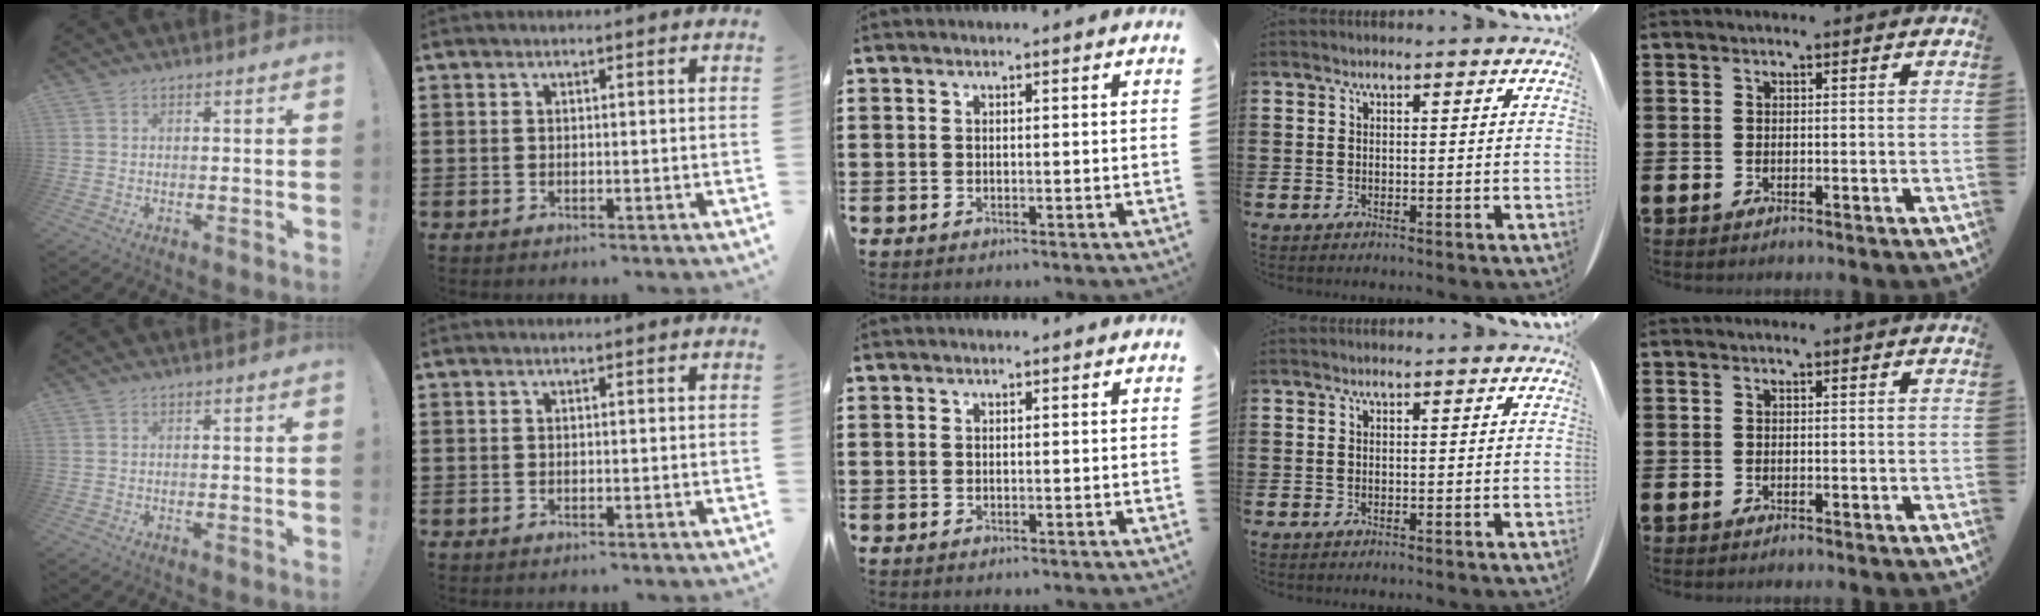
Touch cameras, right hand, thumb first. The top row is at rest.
{}